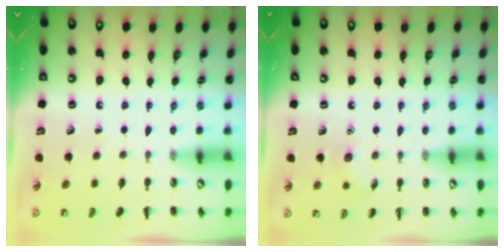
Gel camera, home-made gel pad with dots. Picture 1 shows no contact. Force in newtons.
{"total": 5.5, "press": 5.2, "slide": 1.6}